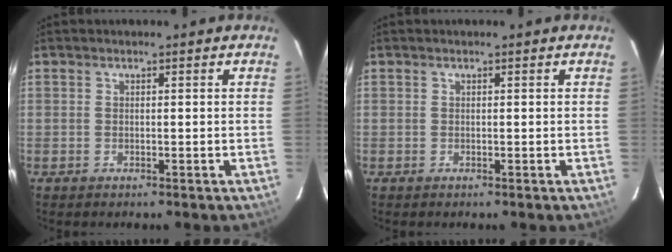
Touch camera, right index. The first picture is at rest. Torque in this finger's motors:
{"motor_torque": [0.11, 0.02, -0.01, 0.01]}